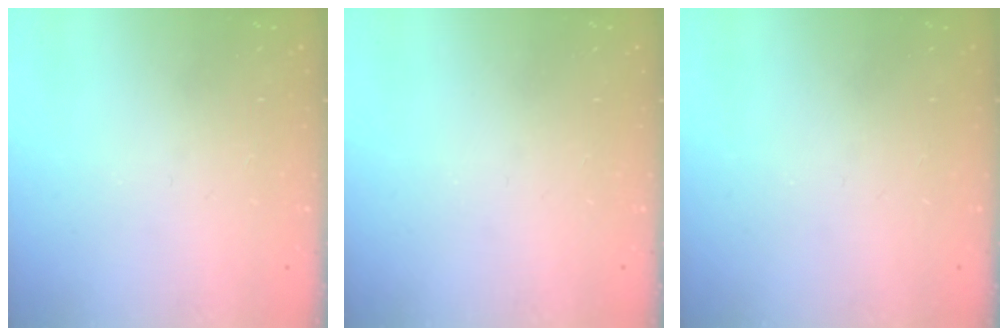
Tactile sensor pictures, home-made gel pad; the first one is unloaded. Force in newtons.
{"total": 0.0}
{"total": 0.0}